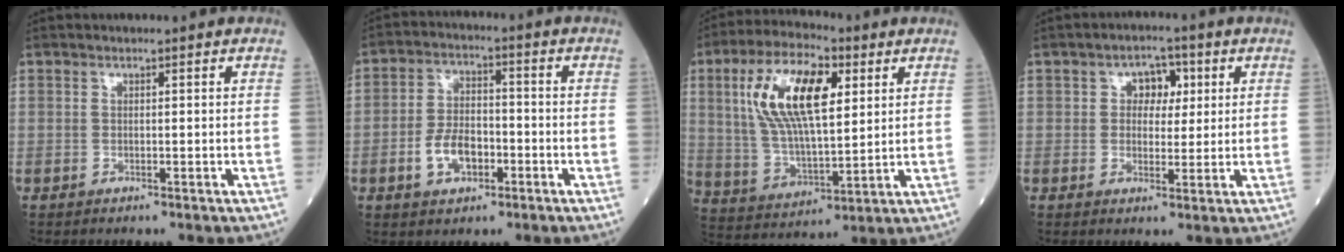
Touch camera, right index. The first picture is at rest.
{"total": 7.1, "force": [-2.6, 4.0, 5.2], "torque": [-0.106, 0.012, -0.046]}
{"total": 15.8, "force": [5.0, 5.6, 13.9], "torque": [-0.283, 0.017, 0.093]}
{"total": 4.5, "force": [1.3, 3.0, 3.1], "torque": [-0.041, 0.011, 0.019]}